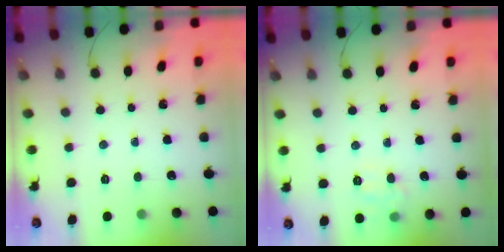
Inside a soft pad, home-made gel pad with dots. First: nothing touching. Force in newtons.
{"total": 7.1, "press": 7.0, "slide": 1.2}